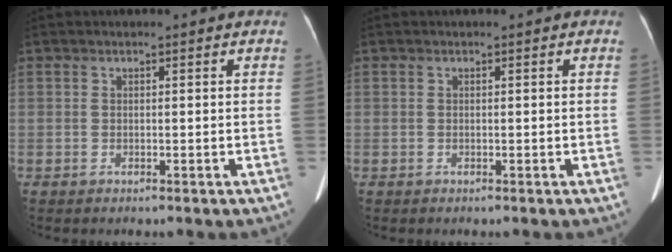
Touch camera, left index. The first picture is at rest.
{"total": 0.0}